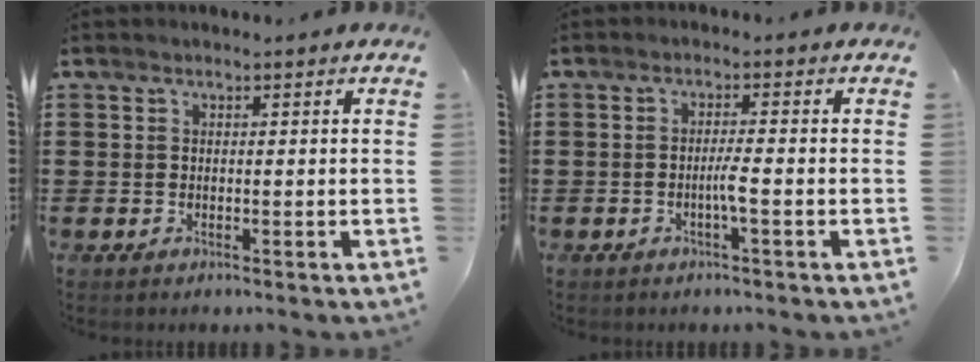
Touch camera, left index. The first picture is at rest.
{"total": 2.6, "force": [-1.0, 0.0, 2.4], "torque": [-0.043, -0.001, -0.020]}